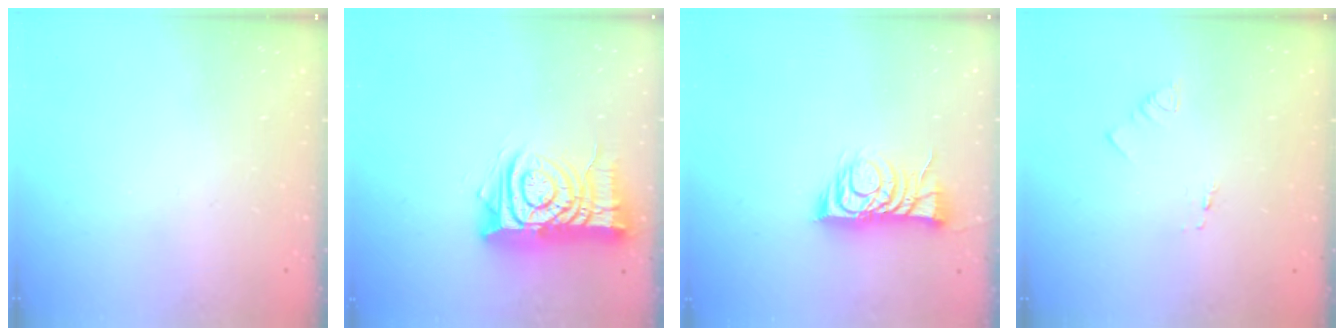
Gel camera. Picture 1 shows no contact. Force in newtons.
{"total": 13.2, "press": 13.2, "slide": 1.5}
{"total": 9.2, "press": 9.2, "slide": 0.3}
{"total": 1.3, "press": 1.2, "slide": 0.1}